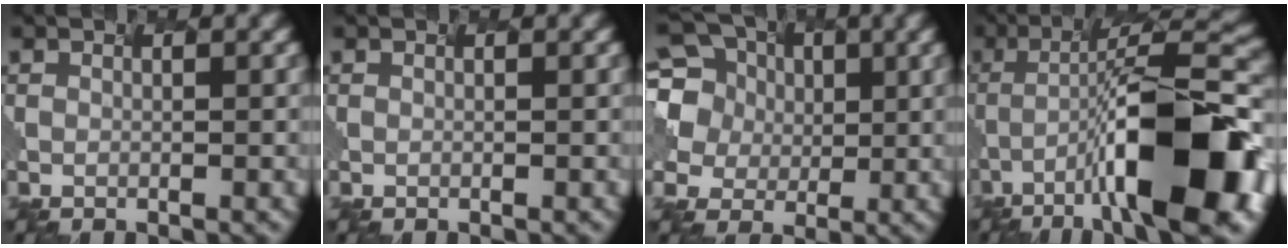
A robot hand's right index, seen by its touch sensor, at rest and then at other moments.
{"total": 0.0}
{"total": 9.8, "force": [3.9, 8.2, 3.8], "torque": [-0.120, 0.024, 0.072]}
{"total": 13.2, "force": [-6.1, 2.9, 11.3], "torque": [-0.200, 0.002, -0.079]}